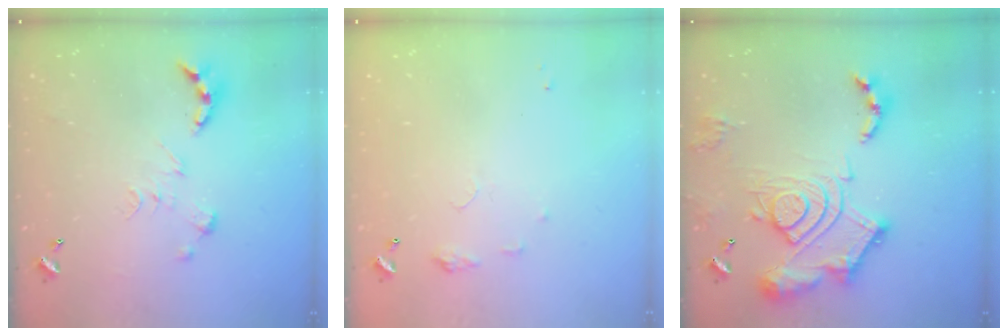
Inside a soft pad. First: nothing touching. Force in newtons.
{"total": 4.5, "press": 4.4, "slide": 0.5}
{"total": 21.5, "press": 21.4, "slide": 2.5}